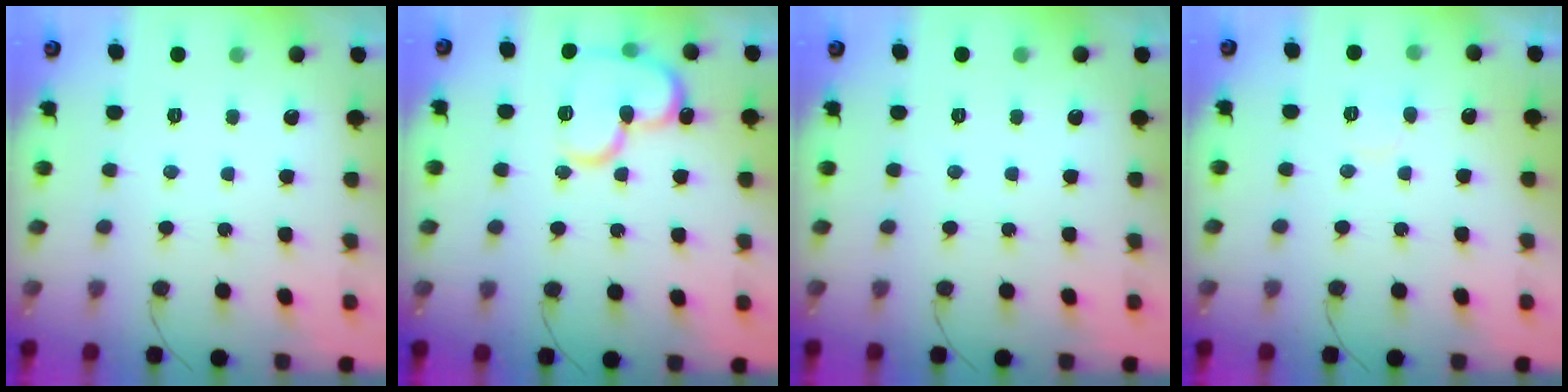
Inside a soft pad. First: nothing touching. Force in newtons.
{"total": 16.4, "press": 16.3, "slide": 2.0}
{"total": 0.0}
{"total": 4.7, "press": 4.6, "slide": 0.5}